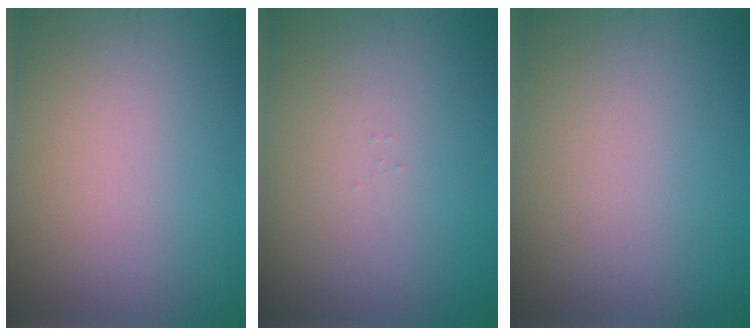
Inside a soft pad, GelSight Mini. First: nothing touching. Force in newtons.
{"total": 0.0}
{"total": 0.0}